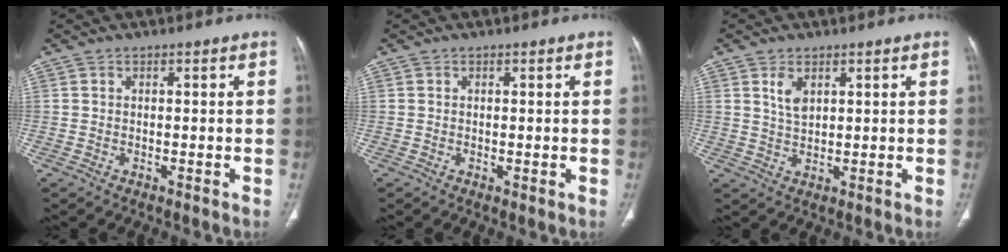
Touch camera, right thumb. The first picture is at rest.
{"total": 0.6, "force": [0.0, 0.2, 0.5], "torque": [-0.013, -0.004, 0.001]}
{"total": 3.6, "force": [1.7, 2.0, 2.5], "torque": [-0.041, -0.009, 0.038]}